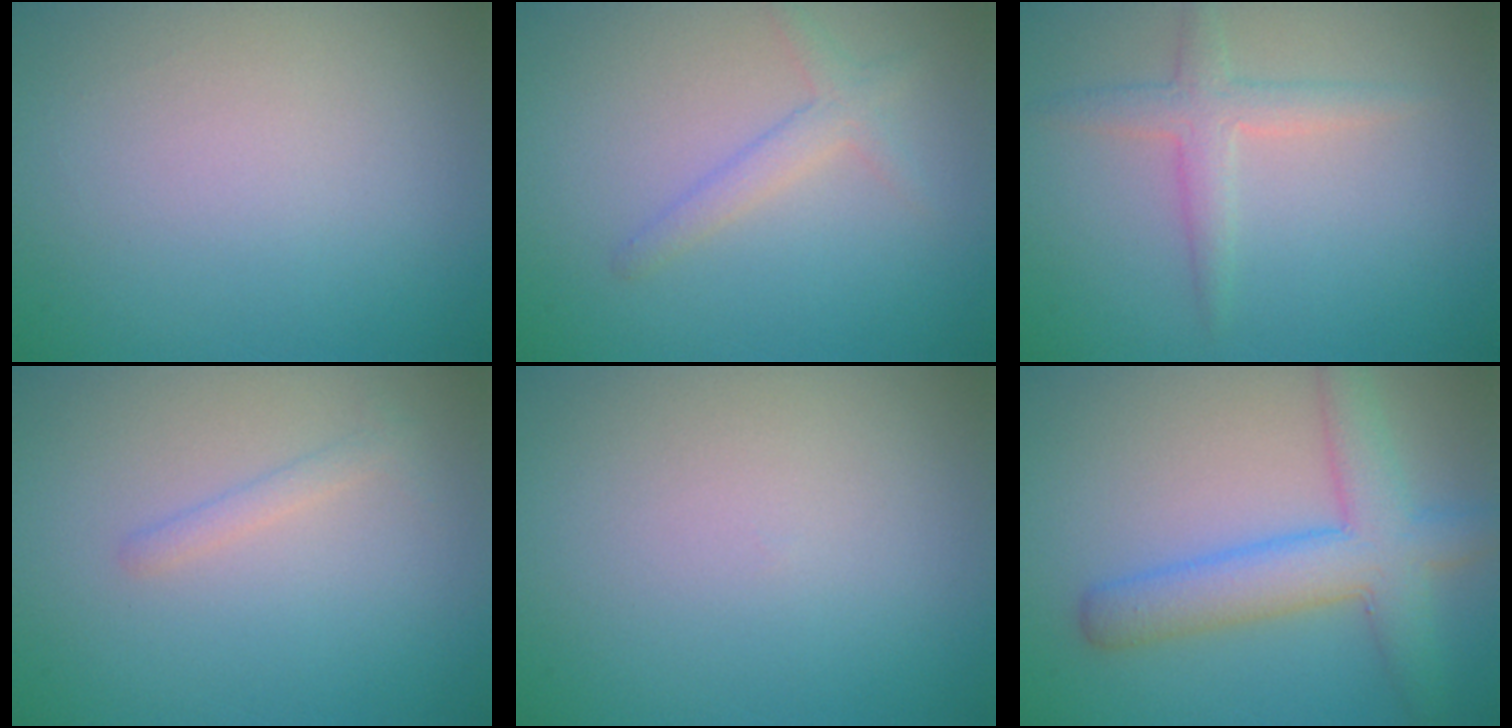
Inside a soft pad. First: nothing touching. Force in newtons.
{"total": 1.9, "press": 1.9, "slide": 0.1}
{"total": 2.3, "press": 2.3, "slide": 0.0}
{"total": 1.1, "press": 1.1, "slide": 0.0}
{"total": 0.0}
{"total": 5.8, "press": 5.8, "slide": 0.3}